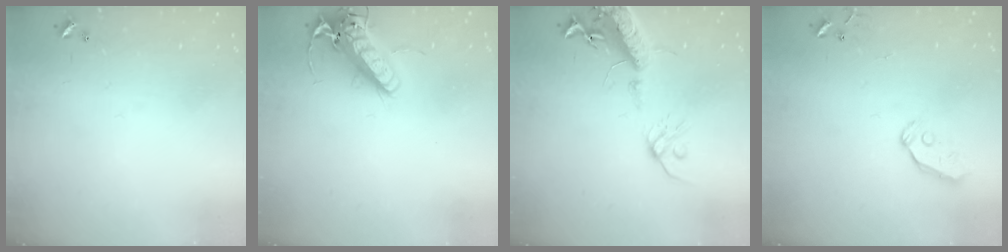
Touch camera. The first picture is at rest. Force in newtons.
{"total": 15.9, "press": 15.7, "slide": 2.8}
{"total": 16.6, "press": 16.1, "slide": 4.0}
{"total": 6.1, "press": 6.1, "slide": 0.6}